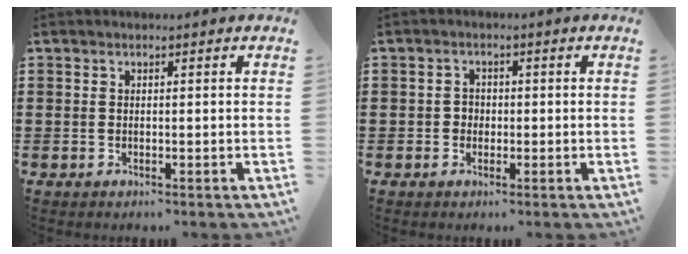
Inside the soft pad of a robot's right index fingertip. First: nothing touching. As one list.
[{"total": 1.7, "force": [-0.3, 1.5, 0.5], "torque": [-0.015, 0.004, -0.009]}]